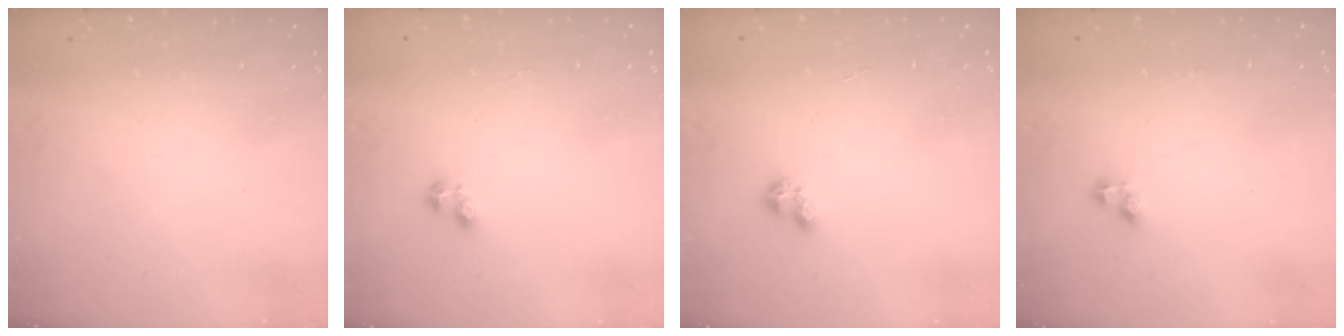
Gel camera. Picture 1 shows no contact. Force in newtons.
{"total": 2.2, "press": 2.1, "slide": 0.7}
{"total": 2.4, "press": 2.4, "slide": 0.4}
{"total": 2.7, "press": 2.7, "slide": 0.4}